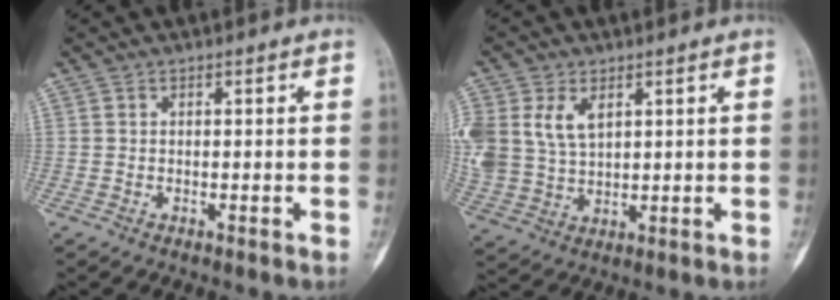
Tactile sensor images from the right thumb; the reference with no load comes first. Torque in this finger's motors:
{"motor_torque": [-0.16, 1.49, 0.42, -0.25, 0.09]}